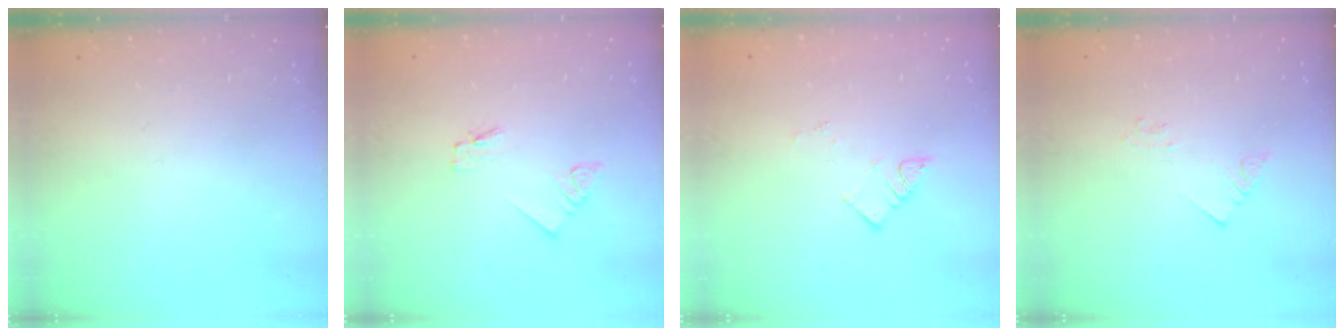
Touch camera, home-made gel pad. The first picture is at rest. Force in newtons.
{"total": 1.8, "press": 1.7, "slide": 0.2}
{"total": 4.1, "press": 4.1, "slide": 0.2}
{"total": 2.1, "press": 2.1, "slide": 0.3}